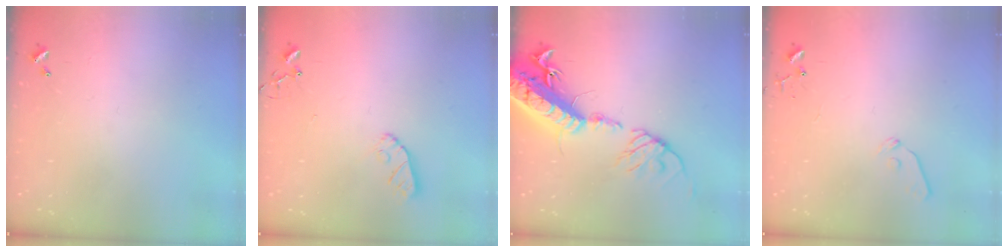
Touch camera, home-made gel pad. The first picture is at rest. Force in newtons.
{"total": 7.2, "press": 7.2, "slide": 0.4}
{"total": 23.1, "press": 22.6, "slide": 4.7}
{"total": 7.5, "press": 7.4, "slide": 0.9}